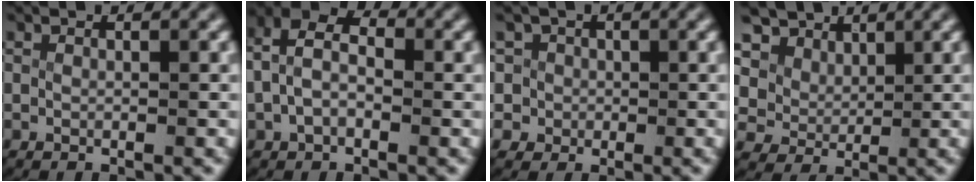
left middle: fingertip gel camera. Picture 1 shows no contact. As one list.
[{"total": 5.0, "force": [0.8, 3.3, 3.6], "torque": [-0.064, -0.002, 0.009]}, {"total": 7.8, "force": [-0.7, 7.5, 2.2], "torque": [-0.076, -0.029, -0.013]}, {"total": 9.1, "force": [3.5, 7.4, 3.9], "torque": [-0.118, -0.013, 0.061]}]